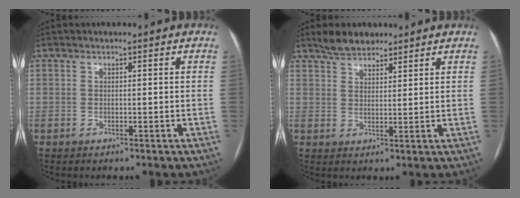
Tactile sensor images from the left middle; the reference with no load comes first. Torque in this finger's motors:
{"motor_torque": [0.16, -0.14, 0.04, 0.01]}